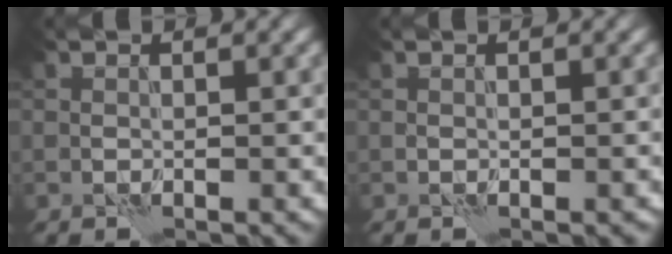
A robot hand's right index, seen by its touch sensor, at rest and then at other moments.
{"total": 0.0}